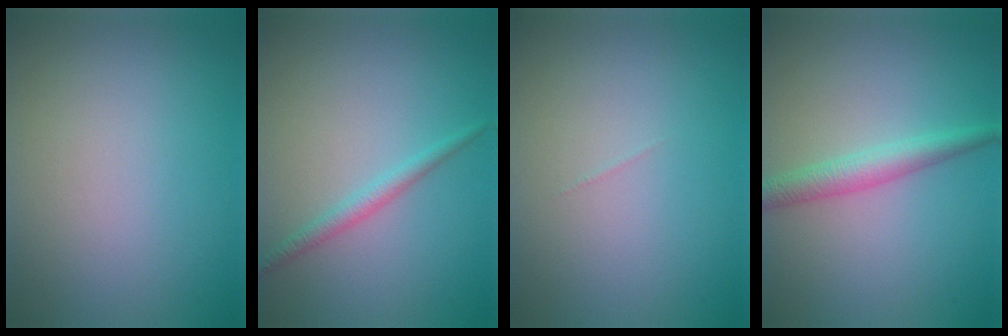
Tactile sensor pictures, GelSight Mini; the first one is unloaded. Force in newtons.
{"total": 1.6, "press": 1.6, "slide": 0.1}
{"total": 0.0}
{"total": 2.6, "press": 2.6, "slide": 0.0}